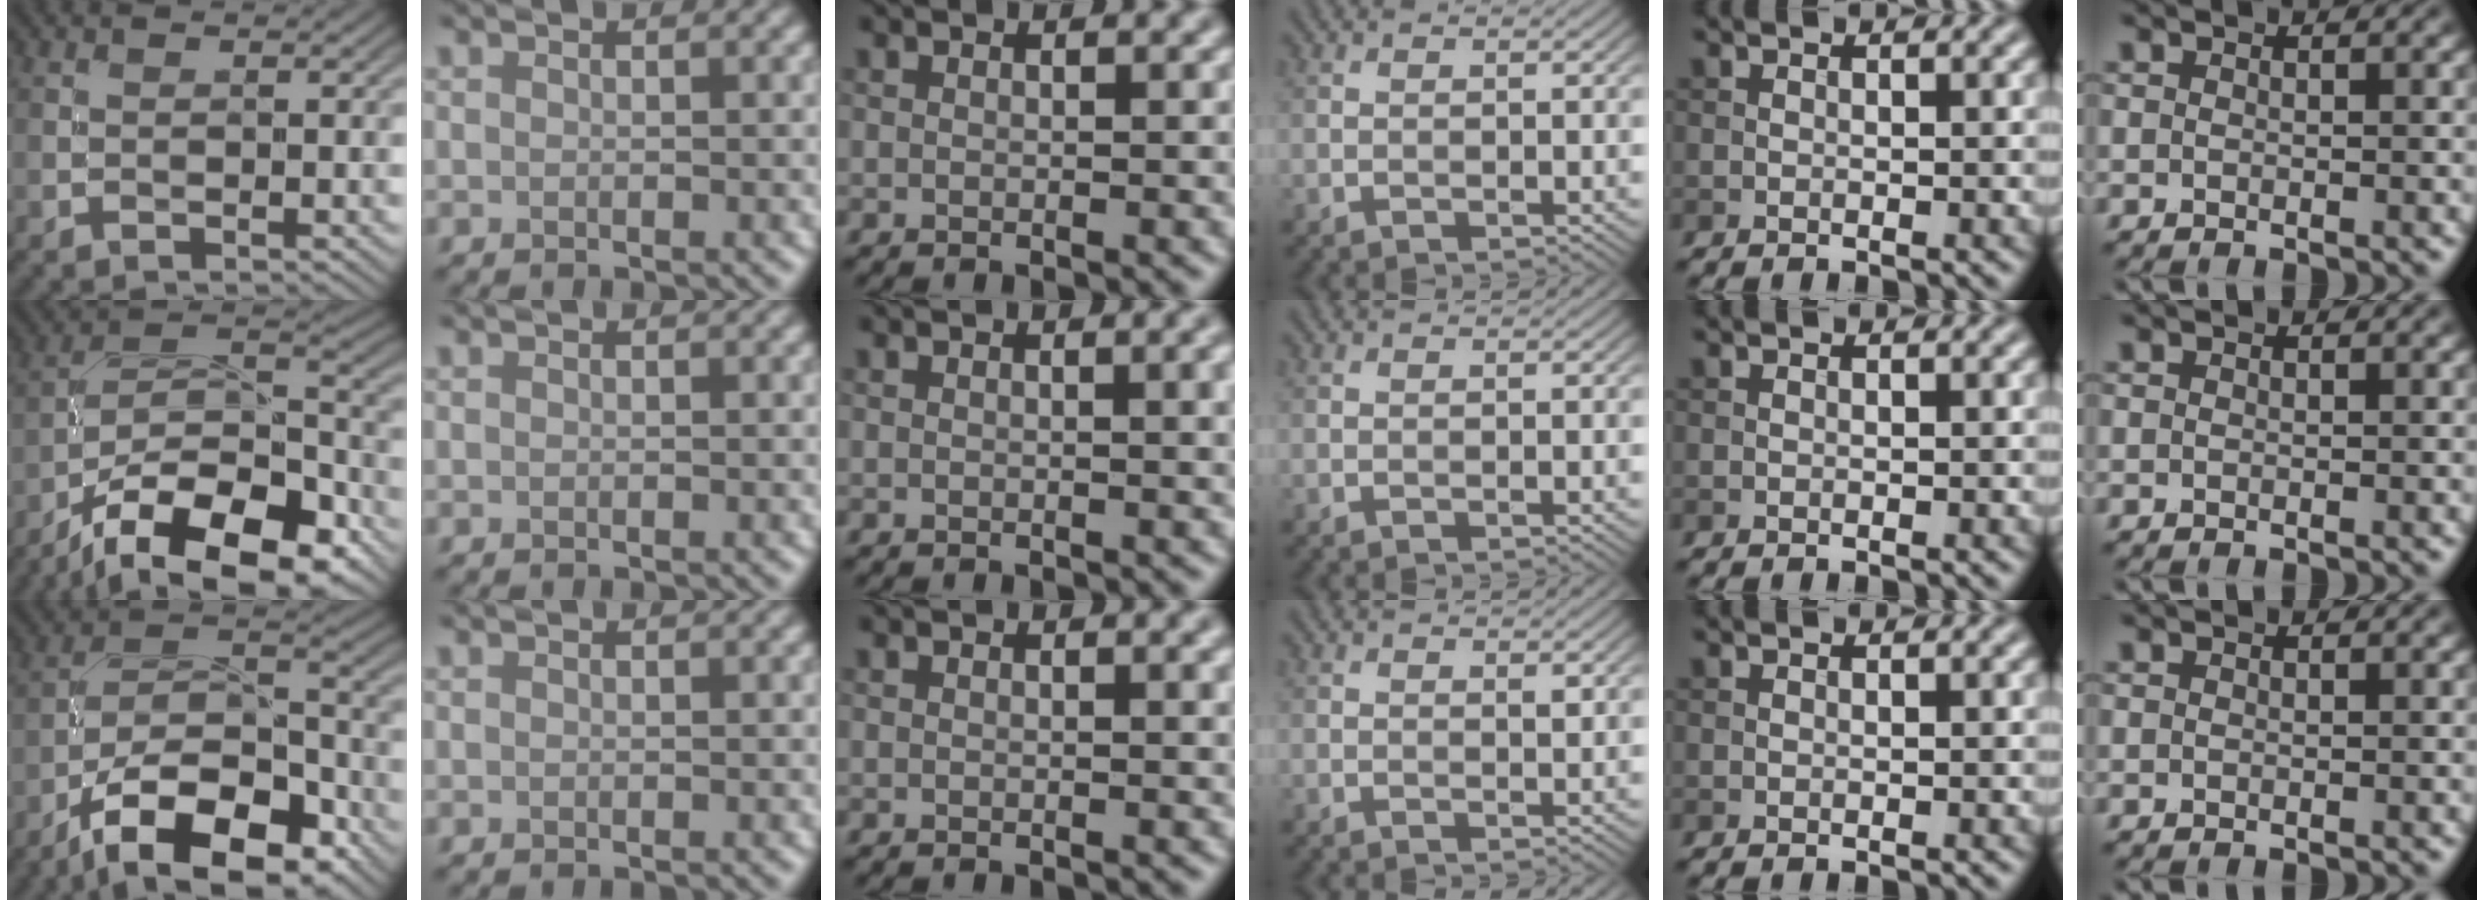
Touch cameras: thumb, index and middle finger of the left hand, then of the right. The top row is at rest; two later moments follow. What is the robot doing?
{"motion": "screw", "object": "medicine bottle"}